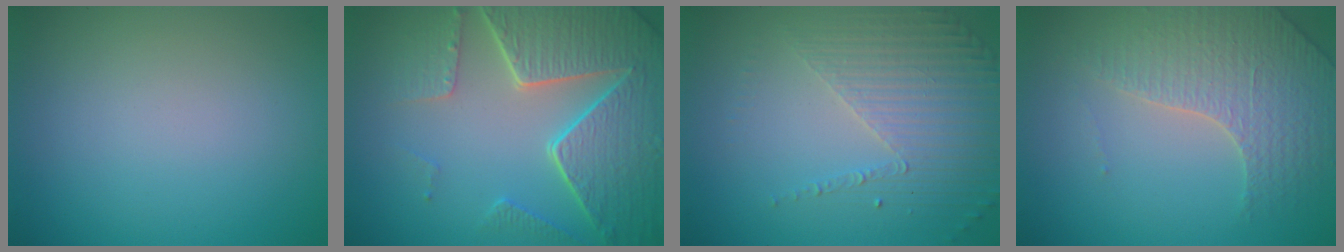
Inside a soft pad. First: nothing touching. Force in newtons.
{"total": 8.4, "press": 6.1, "slide": 5.8}
{"total": 4.4, "press": 3.1, "slide": 3.2}
{"total": 3.6, "press": 3.5, "slide": 0.9}